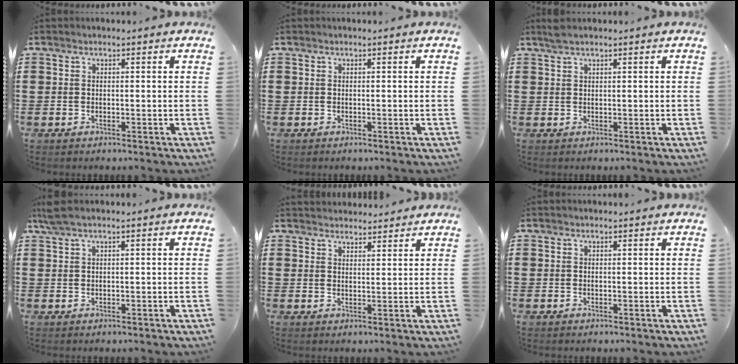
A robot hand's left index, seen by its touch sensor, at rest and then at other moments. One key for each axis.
{"total": 0.0}
{"total": 1.7, "fx": 1.2, "fy": 0.2, "fz": 1.1, "tx": -0.024, "ty": 0.001, "tz": 0.022}
{"total": 2.4, "fx": 1.5, "fy": 0.1, "fz": 1.9, "tx": -0.038, "ty": -0.001, "tz": 0.029}
{"total": 2.6, "fx": 2.6, "fy": 0.4, "fz": -0.4, "tx": -0.001, "ty": -0.006, "tz": 0.049}
{"total": 0.5, "fx": 0.4, "fy": 0.0, "fz": 0.3, "tx": -0.007, "ty": 0.001, "tz": 0.009}